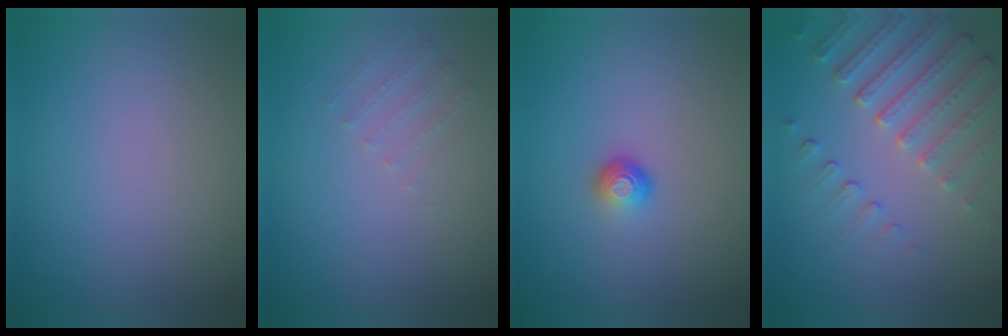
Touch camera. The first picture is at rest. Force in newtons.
{"total": 0.6, "press": 0.5, "slide": 0.4}
{"total": 1.6, "press": 1.1, "slide": 1.1}
{"total": 4.8, "press": 3.7, "slide": 3.1}